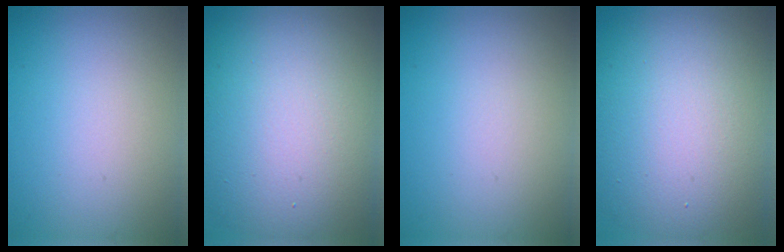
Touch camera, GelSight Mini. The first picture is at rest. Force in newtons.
{"total": 14.9, "press": 14.9, "slide": 0.8}
{"total": 0.0}
{"total": 13.0, "press": 13.0, "slide": 0.6}